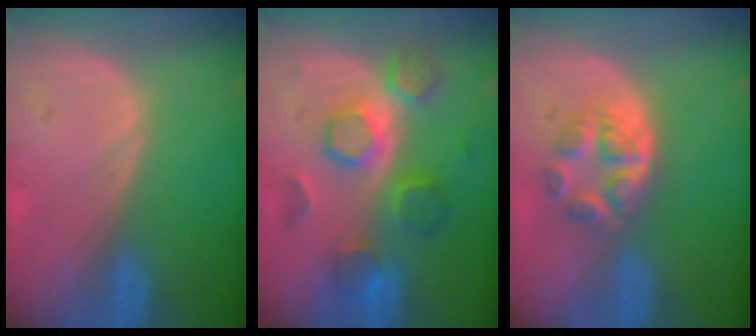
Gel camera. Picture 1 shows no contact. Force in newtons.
{"total": 8.3, "press": 8.1, "slide": 2.0}
{"total": 6.1, "press": 5.3, "slide": 3.2}